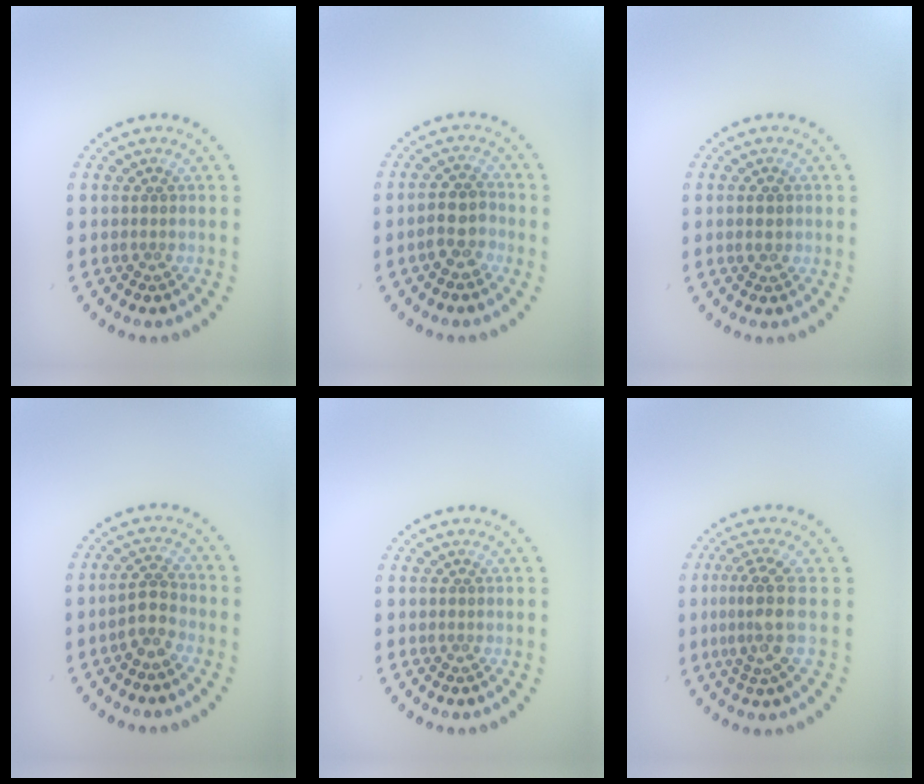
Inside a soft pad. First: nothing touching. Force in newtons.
{"total": 2.7, "press": 2.5, "slide": 0.9}
{"total": 1.8, "press": 1.8, "slide": 0.2}
{"total": 2.3, "press": 2.1, "slide": 0.9}
{"total": 0.0}
{"total": 3.2, "press": 2.5, "slide": 2.1}